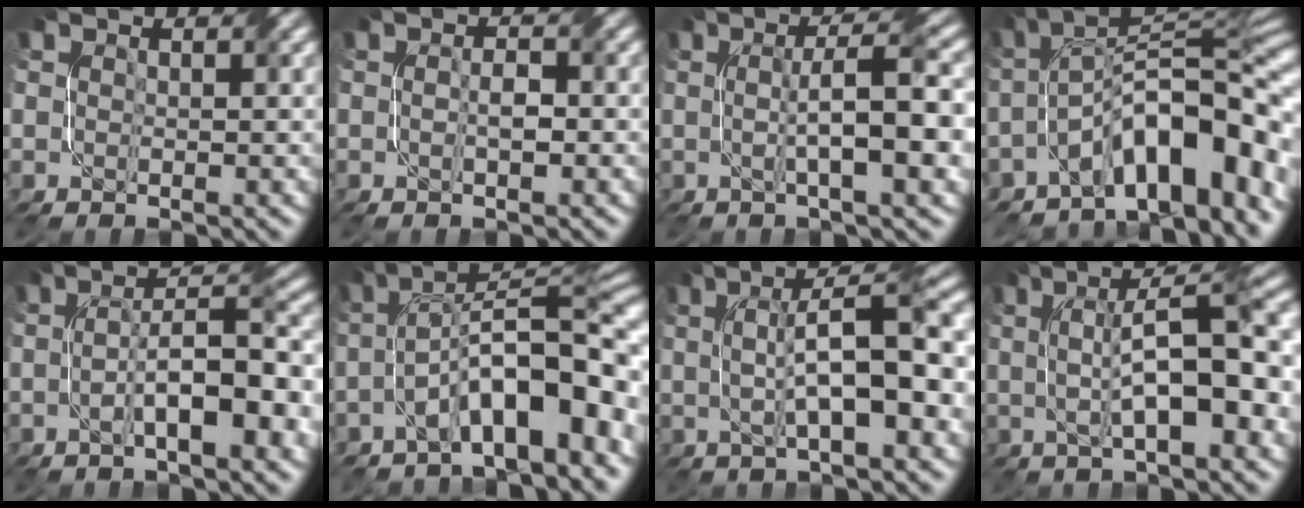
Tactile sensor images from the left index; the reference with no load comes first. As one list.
[{"total": 1.4, "force": [-0.5, 0.5, 1.3], "torque": [-0.023, 0.003, -0.007]}, {"total": 7.1, "force": [0.1, 1.4, 7.0], "torque": [-0.103, 0.010, 0.000]}, {"total": 12.9, "force": [-5.4, 5.2, 10.5], "torque": [-0.139, 0.020, -0.084]}, {"total": 7.8, "force": [-1.6, 1.9, 7.4], "torque": [-0.113, 0.014, -0.027]}, {"total": 11.4, "force": [-4.1, 3.8, 10.0], "torque": [-0.146, 0.020, -0.066]}, {"total": 8.8, "force": [0.7, 2.3, 8.5], "torque": [-0.126, 0.013, 0.011]}, {"total": 9.1, "force": [0.5, 2.5, 8.7], "torque": [-0.127, 0.011, 0.009]}]